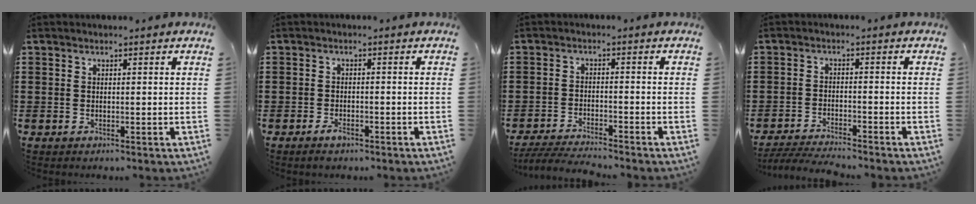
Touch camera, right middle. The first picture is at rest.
{"total": 1.7, "force": [-1.1, 0.8, 1.1], "torque": [-0.028, -0.003, -0.022]}
{"total": 3.9, "force": [-3.7, 0.0, 1.2], "torque": [-0.026, -0.006, -0.076]}
{"total": 3.7, "force": [-3.6, 0.0, 0.9], "torque": [-0.023, -0.005, -0.075]}